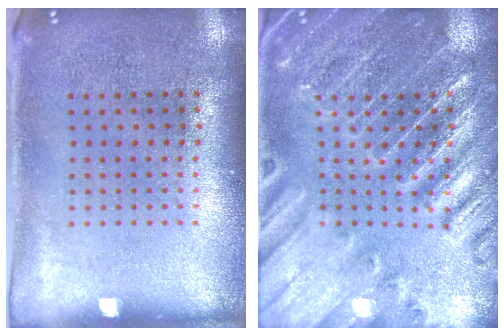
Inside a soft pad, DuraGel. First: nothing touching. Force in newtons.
{"total": 3.2, "press": 3.1, "slide": 0.7}